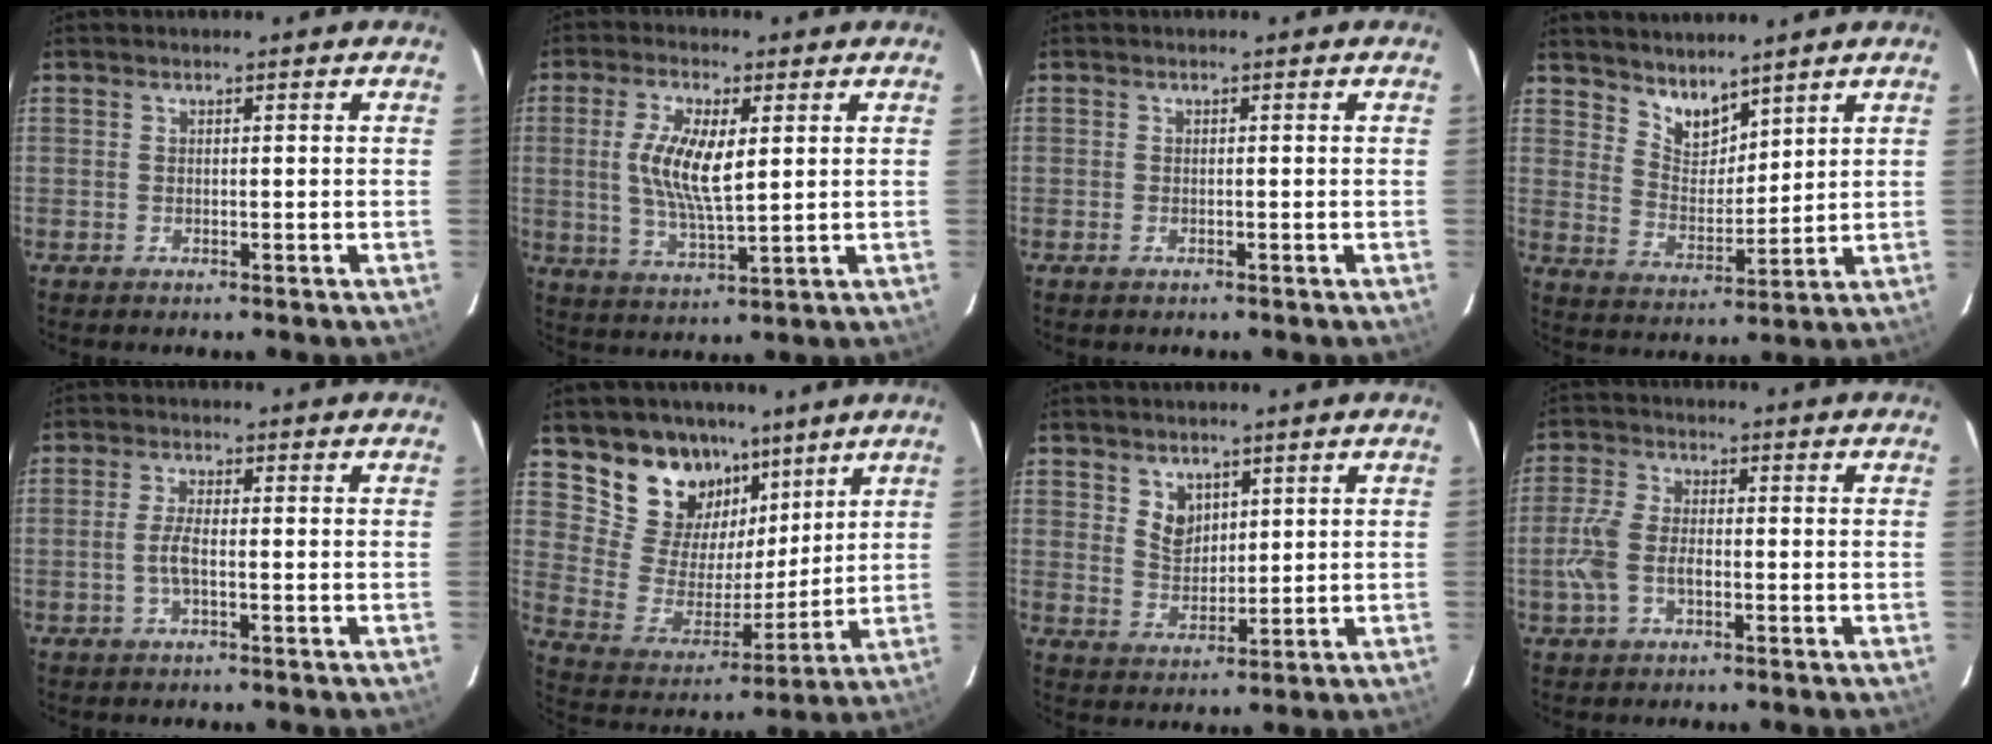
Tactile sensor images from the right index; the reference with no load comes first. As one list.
[{"total": 9.6, "force": [1.7, 3.2, 8.9], "torque": [-0.174, -0.001, 0.034]}, {"total": 0.7, "force": [-0.5, 0.3, 0.3], "torque": [-0.007, -0.002, -0.010]}, {"total": 6.8, "force": [5.6, 3.0, 2.2], "torque": [-0.028, -0.002, 0.110]}, {"total": 3.4, "force": [-0.9, 0.8, 3.2], "torque": [-0.064, 0.001, -0.017]}, {"total": 15.3, "force": [10.4, 9.9, 5.4], "torque": [-0.110, 0.002, 0.203]}, {"total": 4.8, "force": [2.6, 3.5, 2.1], "torque": [-0.031, 0.001, 0.053]}, {"total": 6.8, "force": [-1.9, 3.8, 5.4], "torque": [-0.122, 0.004, -0.036]}]